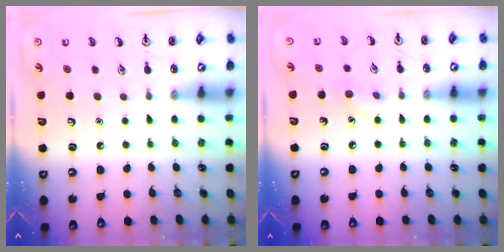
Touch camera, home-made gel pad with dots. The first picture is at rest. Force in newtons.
{"total": 6.3, "press": 6.0, "slide": 1.9}